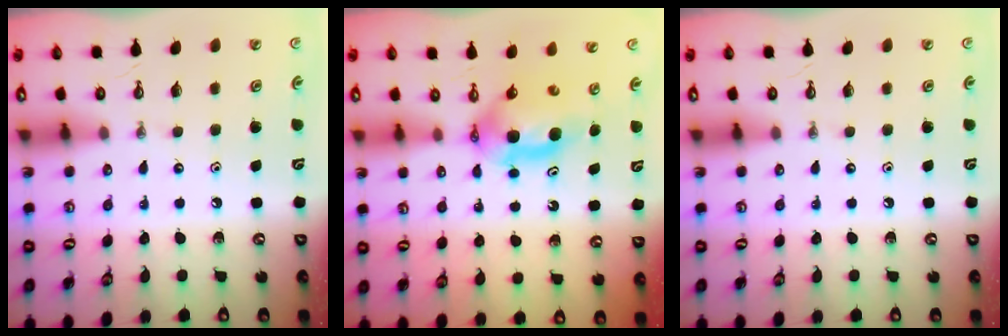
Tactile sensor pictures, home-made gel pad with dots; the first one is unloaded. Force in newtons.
{"total": 6.4, "press": 4.9, "slide": 4.1}
{"total": 0.0}